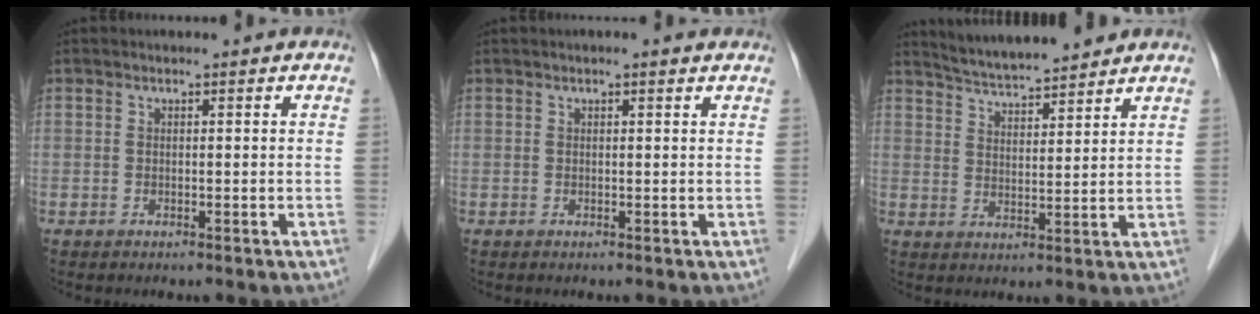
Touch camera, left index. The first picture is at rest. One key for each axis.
{"total": 1.6, "fx": 1.2, "fy": 0.2, "fz": 1.0, "tx": -0.013, "ty": 0.013, "tz": 0.014}
{"total": 9.0, "fx": 8.5, "fy": 0.8, "fz": 3.0, "tx": -0.057, "ty": 0.018, "tz": 0.141}